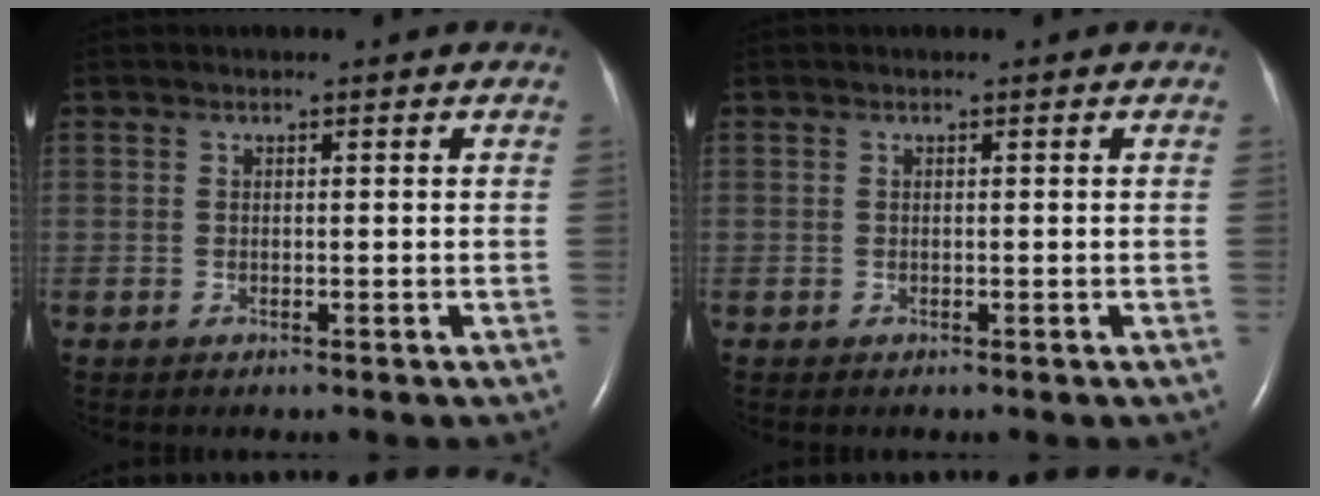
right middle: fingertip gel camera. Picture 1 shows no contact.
{"total": 0.0}